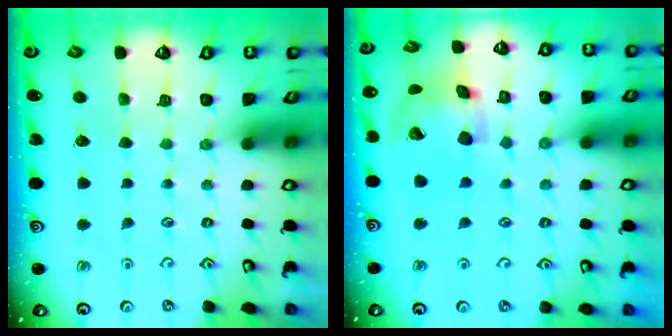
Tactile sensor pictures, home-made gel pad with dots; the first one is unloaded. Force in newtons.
{"total": 16.4, "press": 16.3, "slide": 2.4}